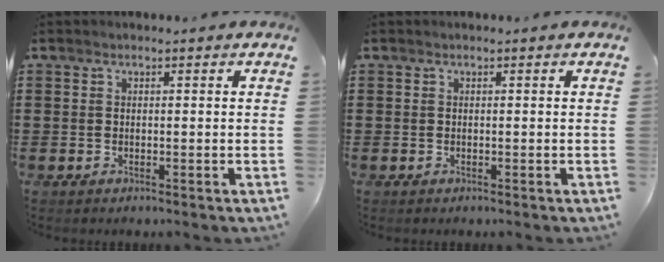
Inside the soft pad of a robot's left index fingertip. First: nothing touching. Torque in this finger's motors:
{"motor_torque": [-0.01, 0.01, 0.00, 0.00]}